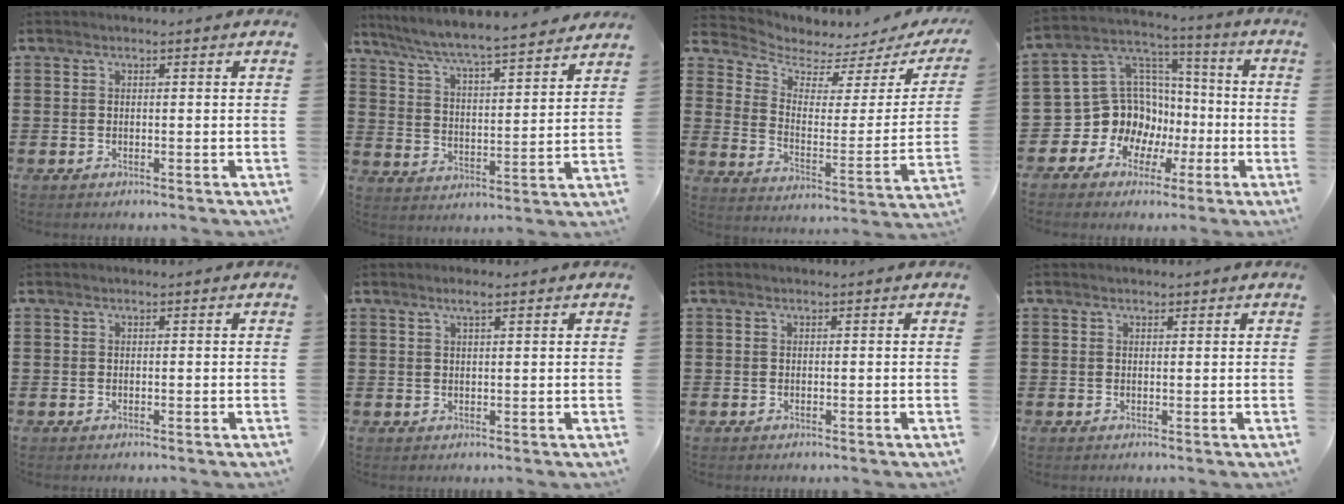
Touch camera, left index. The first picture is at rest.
{"total": 5.8, "force": [5.5, -0.3, 2.0], "torque": [-0.064, -0.044, 0.088]}
{"total": 3.4, "force": [3.0, 1.4, 0.9], "torque": [-0.046, -0.027, 0.045]}
{"total": 12.0, "force": [-2.8, 11.1, 3.6], "torque": [-0.128, -0.010, -0.039]}
{"total": 0.0}
{"total": 2.1, "force": [1.3, 0.3, 1.6], "torque": [-0.032, 0.002, 0.023]}
{"total": 0.0}
{"total": 0.6, "force": [0.5, 0.4, 0.0], "torque": [-0.002, 0.001, 0.010]}